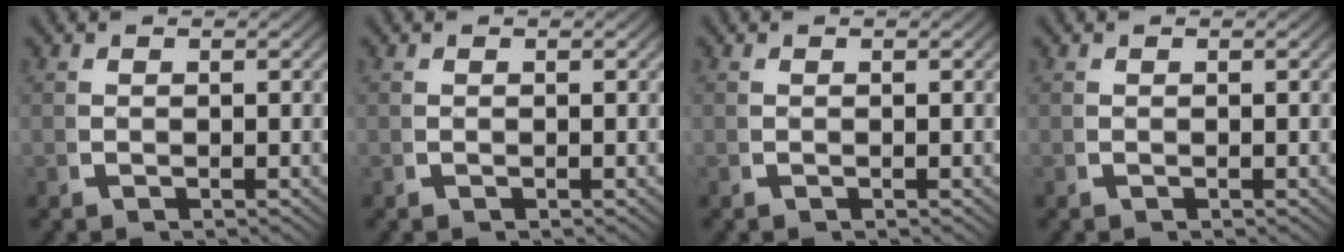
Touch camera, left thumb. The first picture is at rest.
{"total": 0.0}
{"total": 0.0}
{"total": 0.0}